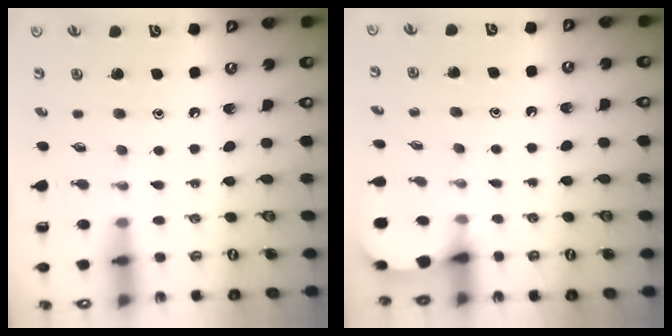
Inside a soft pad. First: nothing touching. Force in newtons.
{"total": 2.6, "press": 2.6, "slide": 0.4}